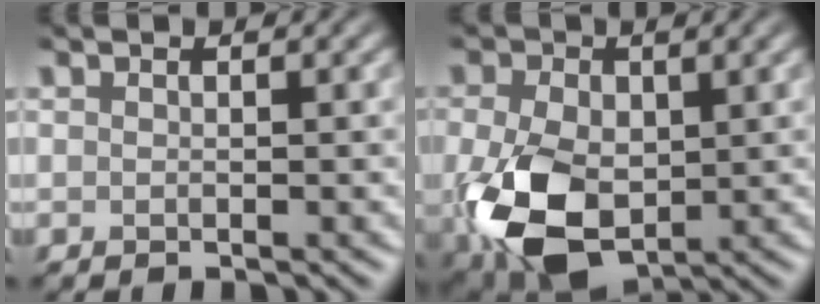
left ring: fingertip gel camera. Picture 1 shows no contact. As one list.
[{"total": 8.9, "force": [-1.3, 6.1, 6.4], "torque": [-0.158, -0.026, -0.015]}]